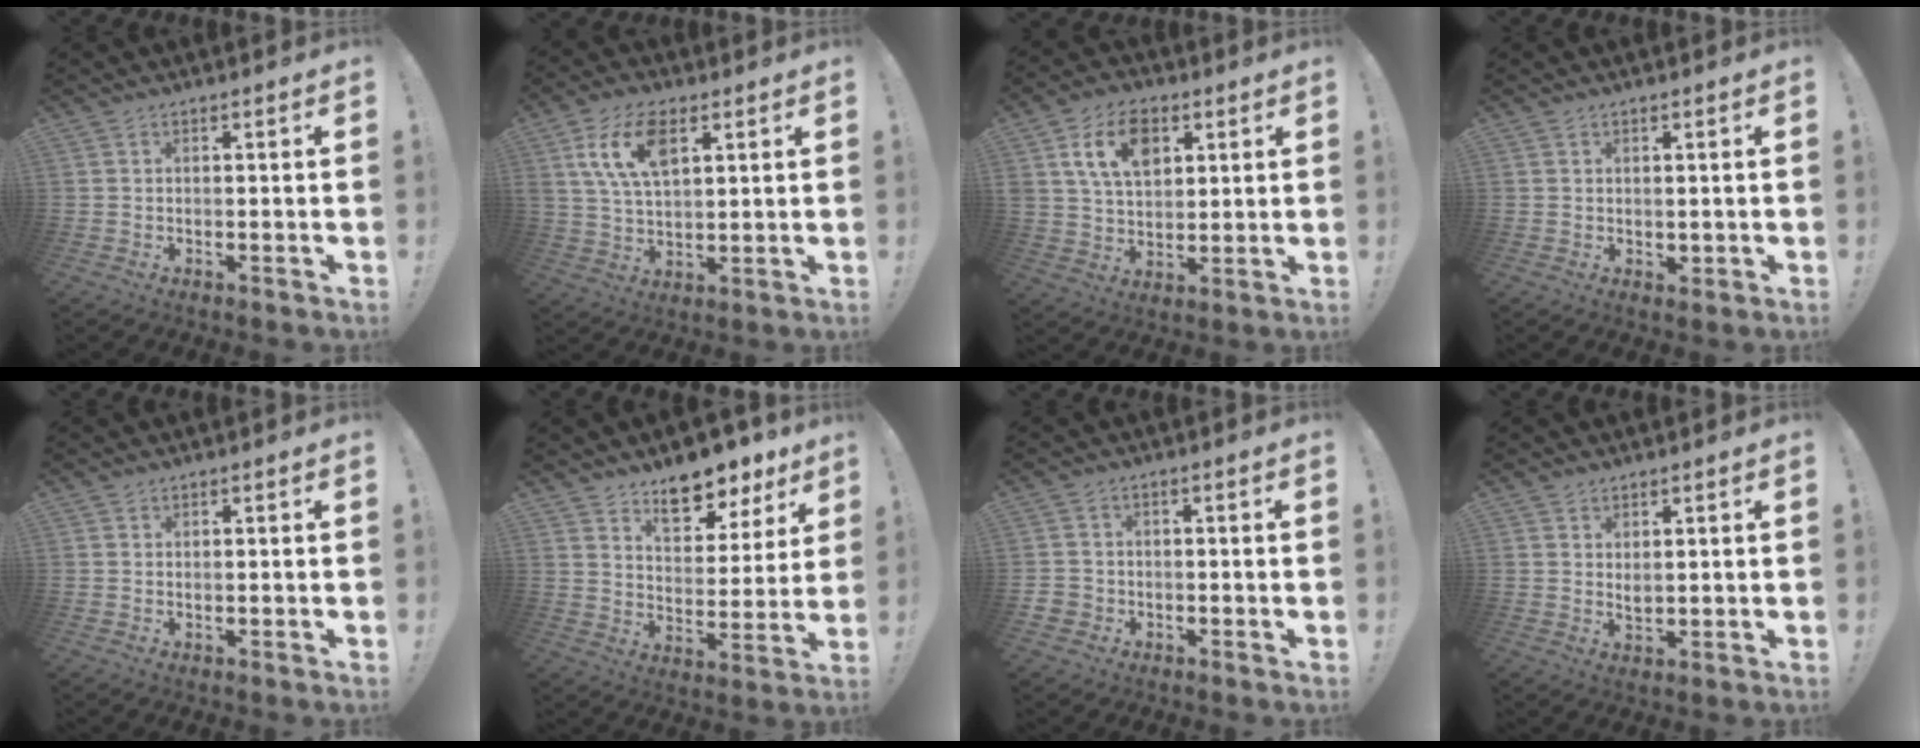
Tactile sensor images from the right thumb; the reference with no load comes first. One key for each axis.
{"total": 12.5, "fx": 5.3, "fy": 6.9, "fz": 9.0, "tx": -0.174, "ty": -0.003, "tz": 0.098}
{"total": 13.3, "fx": 5.5, "fy": 8.9, "fz": 8.1, "tx": -0.137, "ty": -0.001, "tz": 0.105}
{"total": 1.6, "fx": 0.7, "fy": 1.3, "fz": 0.6, "tx": -0.006, "ty": 0.000, "tz": 0.012}
{"total": 0.7, "fx": 0.6, "fy": 0.4, "fz": 0.1, "tx": 0.004, "ty": -0.002, "tz": 0.010}
{"total": 12.0, "fx": 9.3, "fy": 5.3, "fz": 5.4, "tx": -0.066, "ty": -0.072, "tz": 0.165}
{"total": 2.9, "fx": -1.1, "fy": 2.5, "fz": 1.0, "tx": -0.026, "ty": 0.005, "tz": -0.021}
{"total": 2.8, "fx": 2.0, "fy": 1.5, "fz": 1.4, "tx": -0.009, "ty": -0.017, "tz": 0.033}